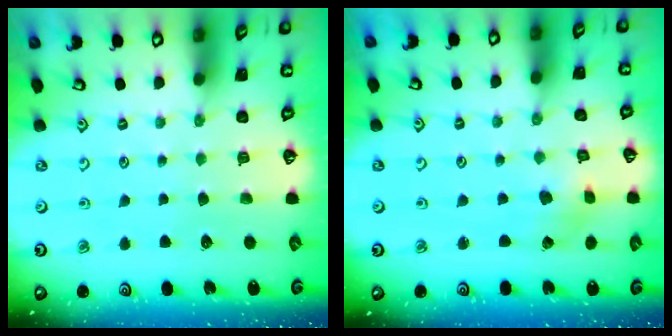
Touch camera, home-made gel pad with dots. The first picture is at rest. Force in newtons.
{"total": 2.7, "press": 2.7, "slide": 0.4}